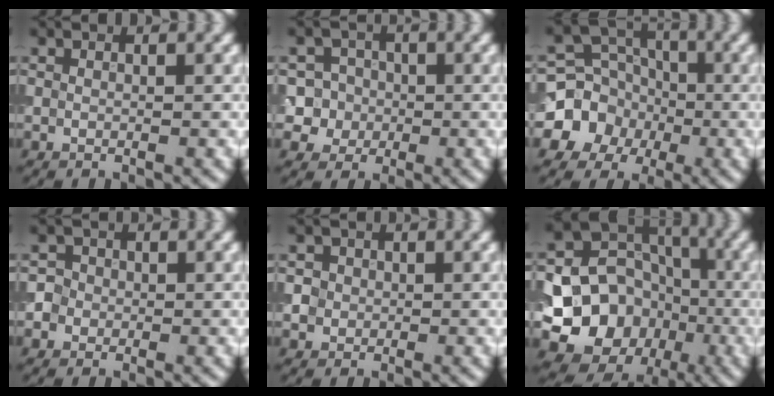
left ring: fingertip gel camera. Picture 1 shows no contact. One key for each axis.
{"total": 5.9, "fx": -0.4, "fy": 5.7, "fz": 1.5, "tx": -0.005, "ty": 0.028, "tz": -0.023}
{"total": 6.6, "fx": -1.8, "fy": 6.1, "fz": 1.9, "tx": -0.013, "ty": 0.006, "tz": -0.062}
{"total": 2.7, "fx": -0.1, "fy": 2.6, "fz": 0.7, "tx": 0.013, "ty": 0.017, "tz": -0.019}
{"total": 2.1, "fx": 0.4, "fy": 2.0, "fz": 0.6, "tx": 0.004, "ty": 0.004, "tz": 0.009}
{"total": 12.3, "fx": -3.2, "fy": 10.5, "fz": 5.5, "tx": -0.086, "ty": -0.012, "tz": -0.069}